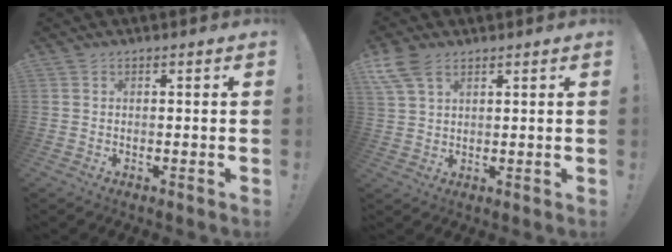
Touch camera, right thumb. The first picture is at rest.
{"total": 7.7, "force": [4.4, 4.0, 4.8], "torque": [-0.100, -0.009, 0.087]}